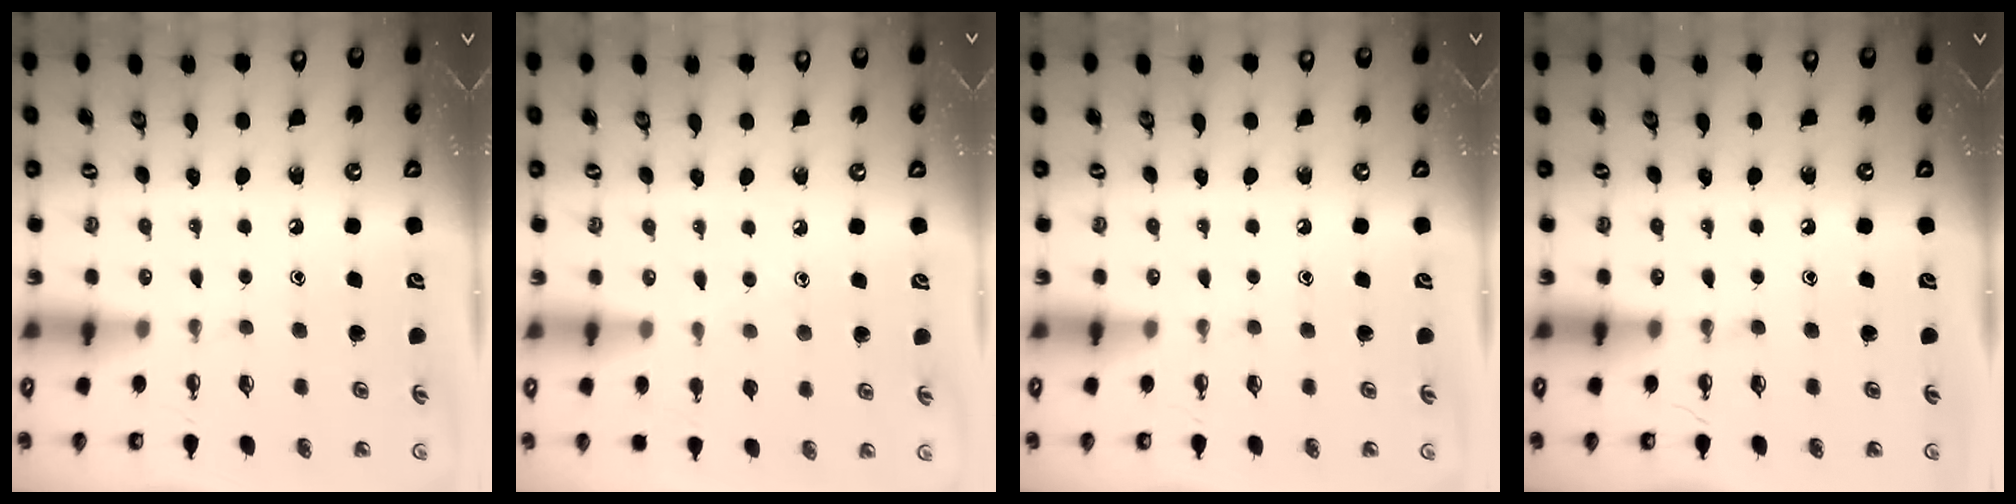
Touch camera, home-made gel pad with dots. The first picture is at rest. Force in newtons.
{"total": 6.2, "press": 6.1, "slide": 0.6}
{"total": 0.0}
{"total": 0.0}